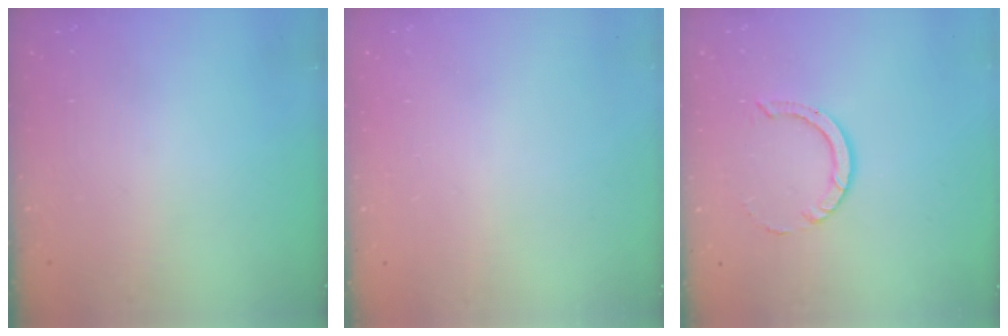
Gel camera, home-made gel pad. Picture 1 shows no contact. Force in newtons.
{"total": 2.6, "press": 2.6, "slide": 0.2}
{"total": 5.3, "press": 5.3, "slide": 0.1}